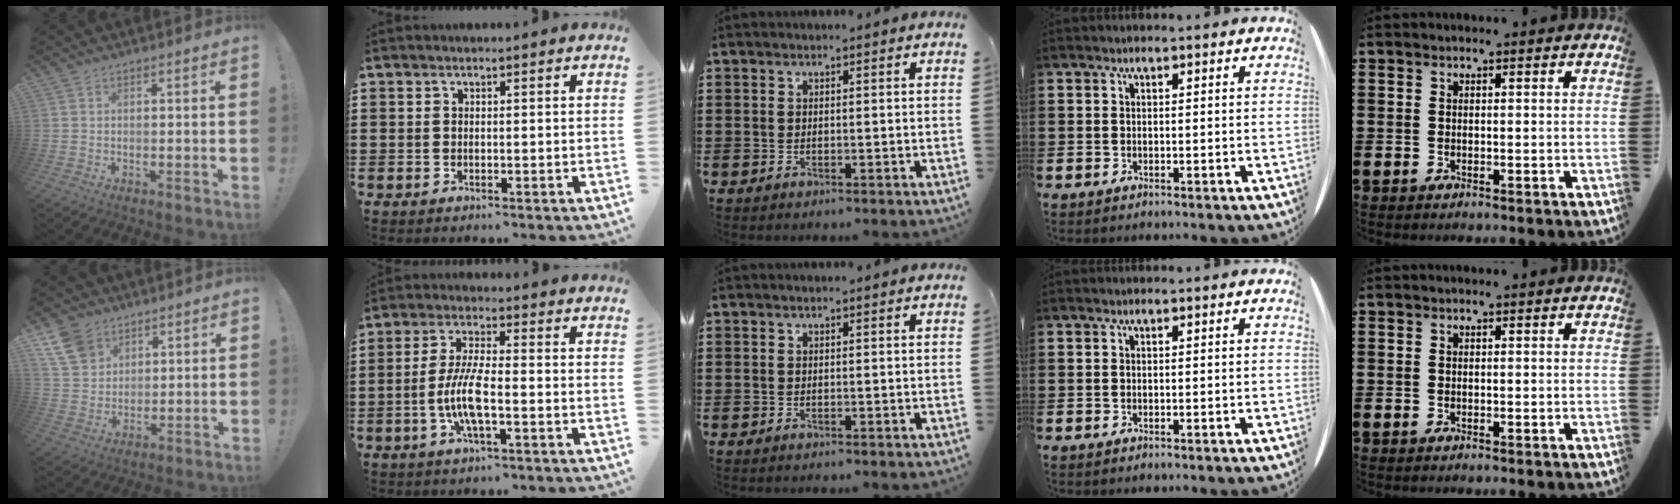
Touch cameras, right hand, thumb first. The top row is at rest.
{"thumb": {"total": 10.4, "force": [6.4, 7.3, 3.8], "torque": [-0.072, -0.029, 0.131]}, "index": {"total": 7.2, "force": [-2.2, 1.8, 6.7], "torque": [-0.153, -0.013, -0.049]}}